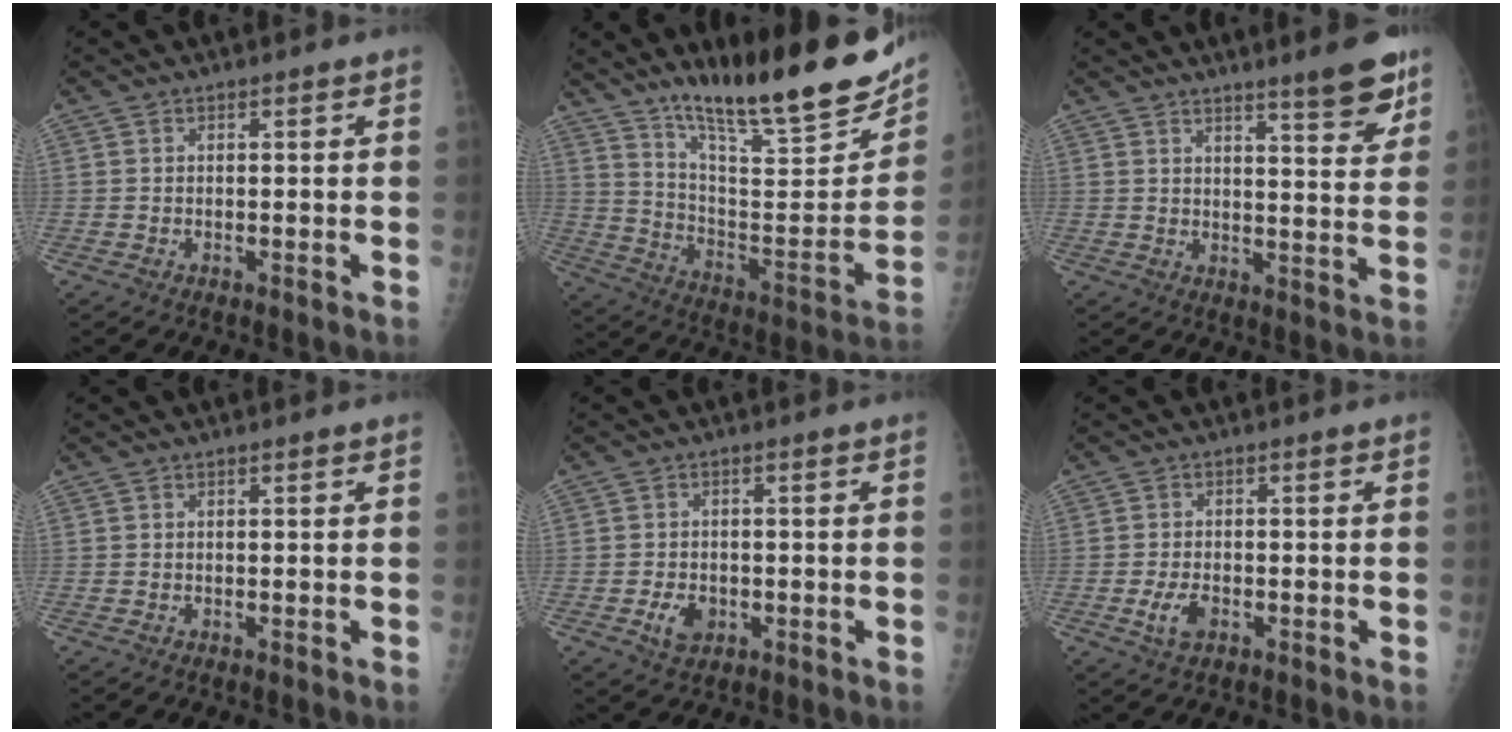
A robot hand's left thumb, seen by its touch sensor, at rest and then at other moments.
{"total": 25.3, "force": [17.9, 5.0, 17.1], "torque": [-0.235, -0.087, 0.293]}
{"total": 9.0, "force": [6.4, 1.2, 6.3], "torque": [-0.068, -0.043, 0.089]}
{"total": 0.0}
{"total": 4.2, "force": [-1.4, 3.0, 2.5], "torque": [-0.035, 0.002, -0.018]}
{"total": 3.8, "force": [-1.5, 2.2, 2.8], "torque": [-0.056, 0.003, -0.024]}